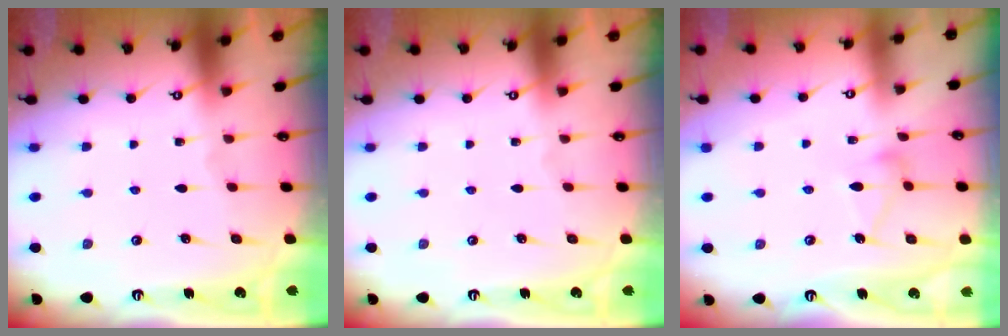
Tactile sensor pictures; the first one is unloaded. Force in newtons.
{"total": 0.0}
{"total": 7.6, "press": 7.6, "slide": 0.3}